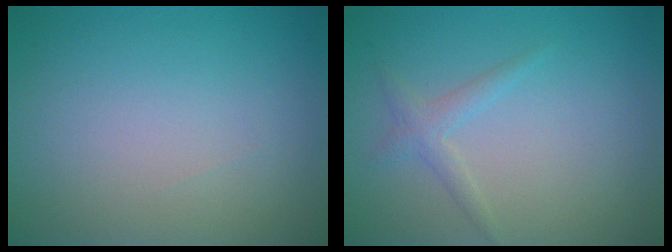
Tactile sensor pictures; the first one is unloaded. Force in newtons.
{"total": 1.5, "press": 1.5, "slide": 0.0}